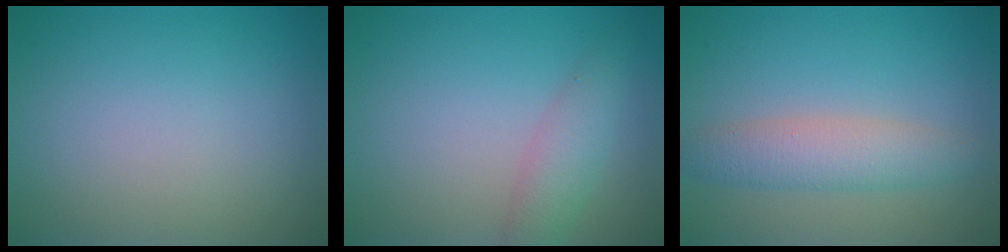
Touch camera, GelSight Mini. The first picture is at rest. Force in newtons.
{"total": 2.5, "press": 2.5, "slide": 0.1}
{"total": 3.4, "press": 3.4, "slide": 0.1}